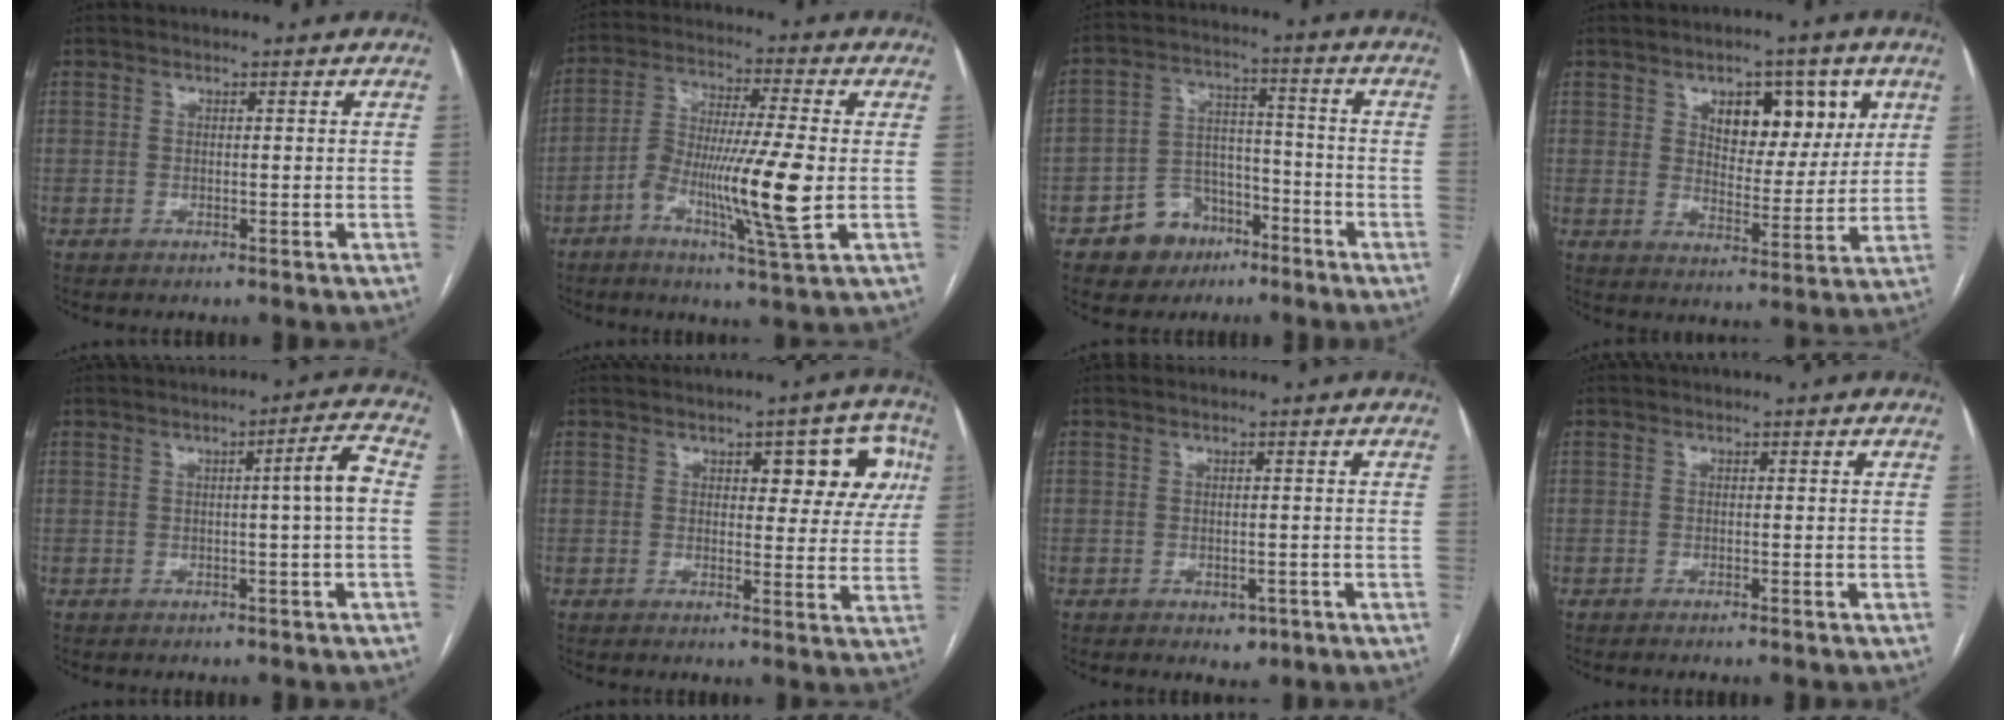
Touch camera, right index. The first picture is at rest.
{"total": 13.0, "force": [-3.1, 0.3, 12.6], "torque": [-0.238, -0.005, -0.061]}
{"total": 9.2, "force": [-5.3, 6.8, 2.9], "torque": [-0.048, 0.024, -0.083]}
{"total": 10.0, "force": [4.4, 5.2, 7.3], "torque": [-0.095, 0.011, 0.071]}
{"total": 4.3, "force": [-0.1, -0.8, 4.2], "torque": [-0.057, 0.006, 0.000]}
{"total": 8.6, "force": [3.1, 3.8, 7.1], "torque": [-0.062, 0.022, 0.034]}
{"total": 2.1, "force": [-1.0, 1.5, 1.1], "torque": [-0.006, 0.002, -0.004]}
{"total": 0.6, "force": [-0.5, -0.1, 0.3], "torque": [-0.005, 0.000, -0.009]}